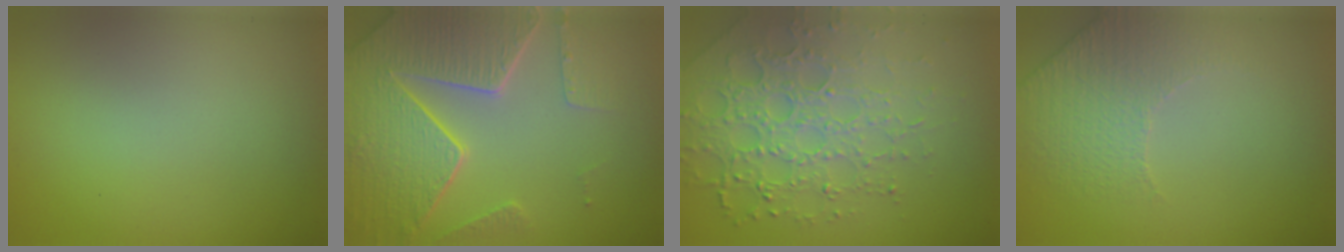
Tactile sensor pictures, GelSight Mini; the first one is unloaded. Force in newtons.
{"total": 8.2, "press": 6.1, "slide": 5.5}
{"total": 6.2, "press": 4.7, "slide": 4.0}
{"total": 2.2, "press": 2.0, "slide": 1.0}